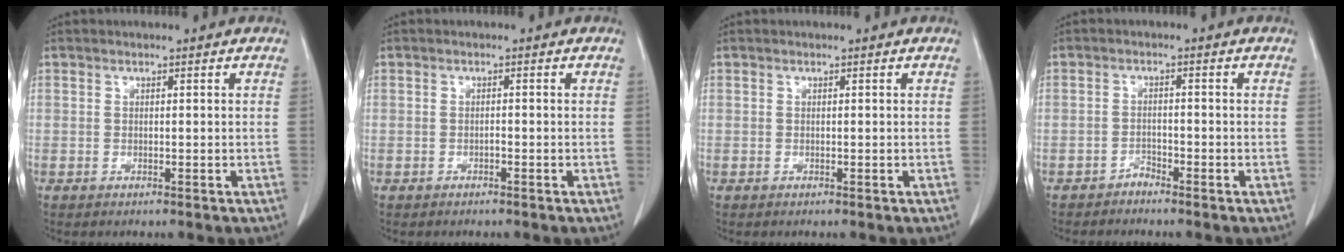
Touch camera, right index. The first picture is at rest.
{"total": 0.6, "force": [-0.4, 0.2, 0.3], "torque": [-0.009, 0.001, -0.008]}
{"total": 0.0}
{"total": 1.4, "force": [-1.4, 0.4, 0.1], "torque": [0.006, 0.002, -0.025]}